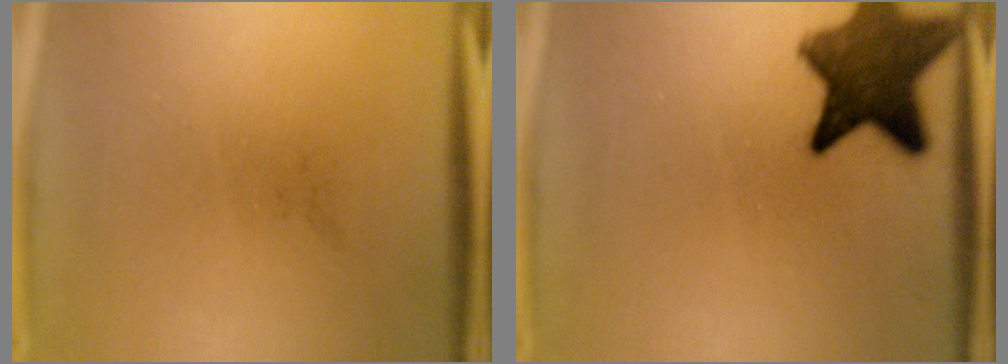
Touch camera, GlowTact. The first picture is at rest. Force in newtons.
{"total": 10.5}